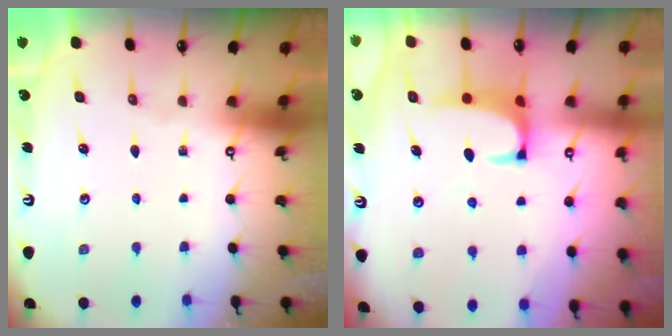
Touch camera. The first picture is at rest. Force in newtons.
{"total": 1.2, "press": 1.0, "slide": 0.5}